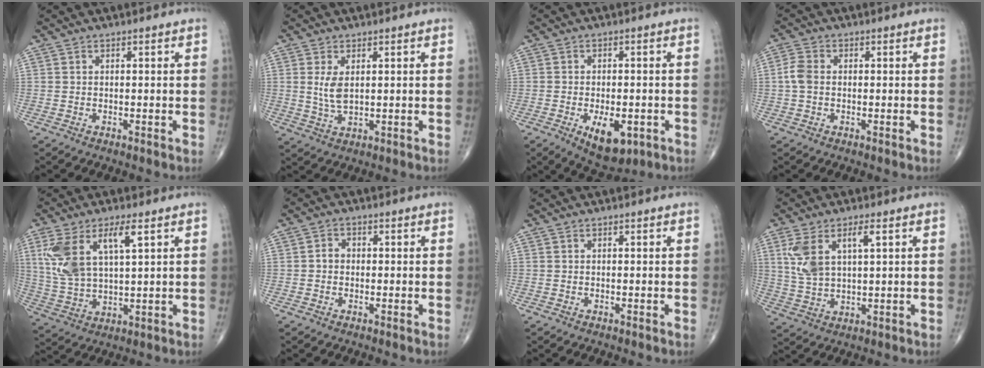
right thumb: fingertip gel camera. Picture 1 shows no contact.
{"total": 4.1, "force": [0.9, 2.0, 3.5], "torque": [-0.068, -0.010, 0.026]}
{"total": 8.7, "force": [-3.1, 4.3, 6.8], "torque": [-0.093, 0.000, -0.033]}
{"total": 3.4, "force": [-0.1, 2.4, 2.4], "torque": [-0.054, 0.008, -0.009]}
{"total": 12.3, "force": [4.8, 5.0, 10.2], "torque": [-0.213, -0.009, 0.102]}
{"total": 2.0, "force": [-0.2, 1.7, 1.0], "torque": [-0.008, 0.009, -0.007]}
{"total": 0.0}
{"total": 8.9, "force": [3.1, 3.8, 7.4], "torque": [-0.155, 0.000, 0.068]}